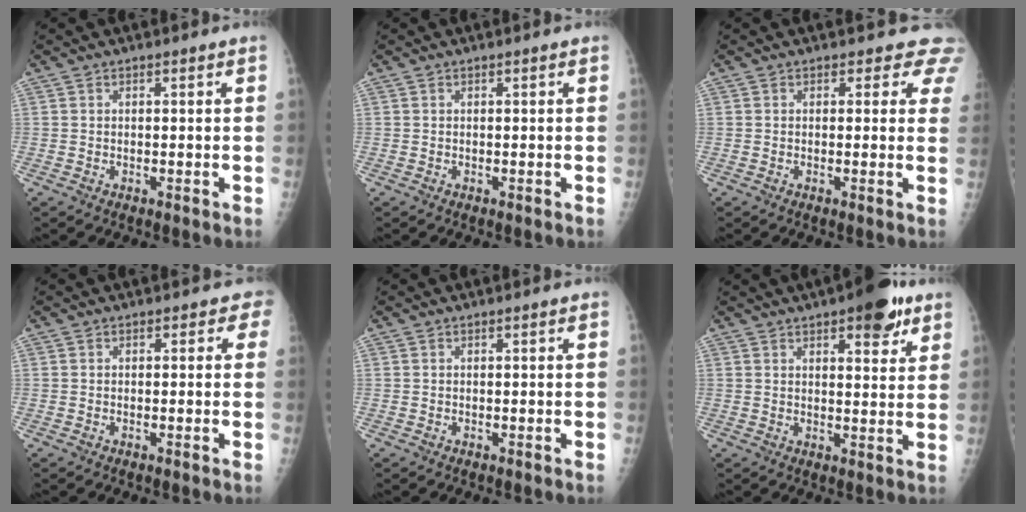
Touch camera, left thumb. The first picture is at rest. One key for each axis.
{"total": 0.0}
{"total": 4.0, "fx": 3.3, "fy": 2.2, "fz": 0.3, "tx": 0.033, "ty": -0.015, "tz": 0.012}
{"total": 1.6, "fx": 0.6, "fy": 1.3, "fz": 0.7, "tx": 0.020, "ty": 0.004, "tz": -0.007}
{"total": 0.0}
{"total": 9.8, "fx": 5.7, "fy": 3.7, "fz": 7.0, "tx": -0.066, "ty": -0.022, "tz": 0.072}